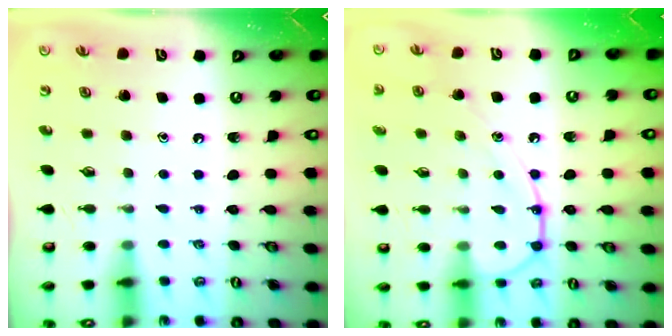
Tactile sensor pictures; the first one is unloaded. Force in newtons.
{"total": 11.3, "press": 11.3, "slide": 0.5}